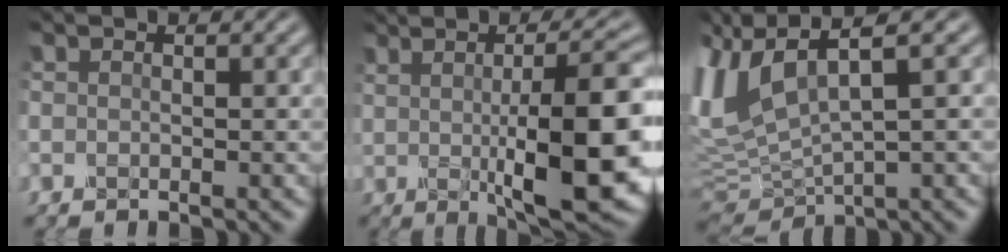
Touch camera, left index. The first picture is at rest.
{"total": 13.1, "force": [-0.1, 3.2, 12.7], "torque": [-0.149, 0.001, 0.005]}
{"total": 9.0, "force": [3.3, 3.8, 7.5], "torque": [-0.182, 0.009, 0.063]}